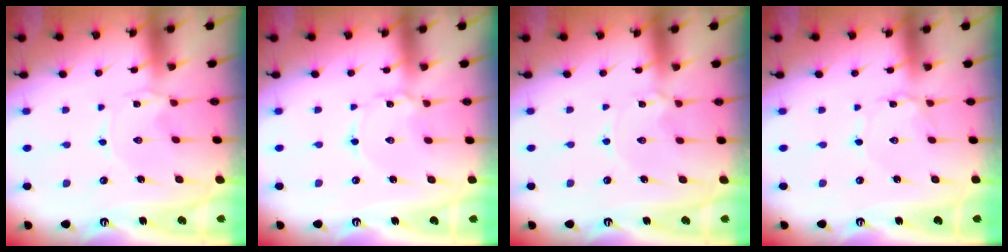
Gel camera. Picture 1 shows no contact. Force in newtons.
{"total": 2.4, "press": 2.4, "slide": 0.1}
{"total": 2.2, "press": 2.2, "slide": 0.2}
{"total": 0.7, "press": 0.7, "slide": 0.1}